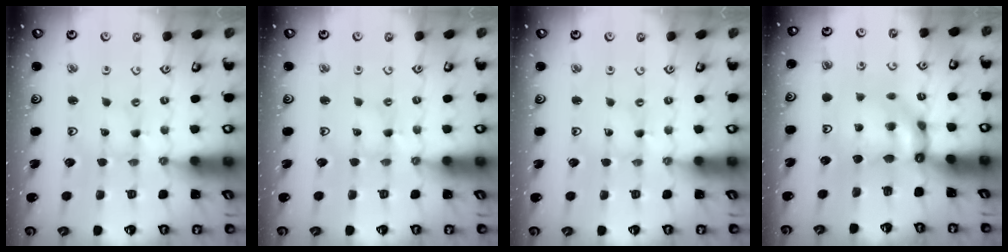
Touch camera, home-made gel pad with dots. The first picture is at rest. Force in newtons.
{"total": 2.2, "press": 2.2, "slide": 0.1}
{"total": 0.0}
{"total": 8.5, "press": 8.5, "slide": 0.8}